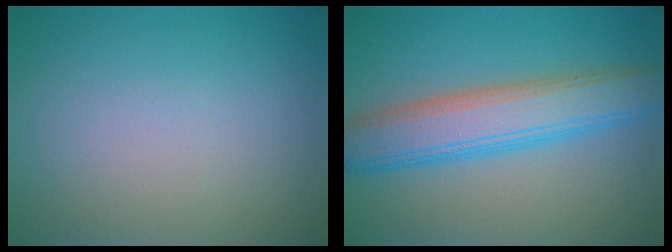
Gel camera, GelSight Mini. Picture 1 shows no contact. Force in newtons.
{"total": 6.6, "press": 6.6, "slide": 0.0}